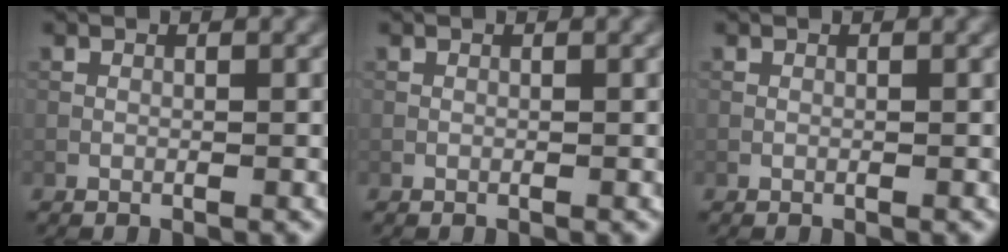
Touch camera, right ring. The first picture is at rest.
{"total": 0.0}
{"total": 0.0}